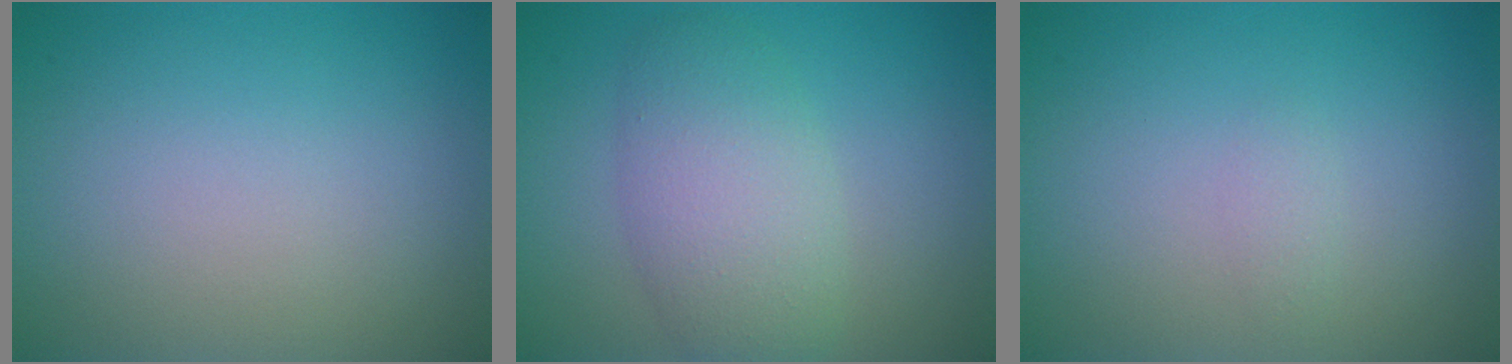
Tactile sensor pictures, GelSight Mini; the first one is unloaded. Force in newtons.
{"total": 4.9, "press": 4.9, "slide": 0.2}
{"total": 0.7, "press": 0.7, "slide": 0.0}